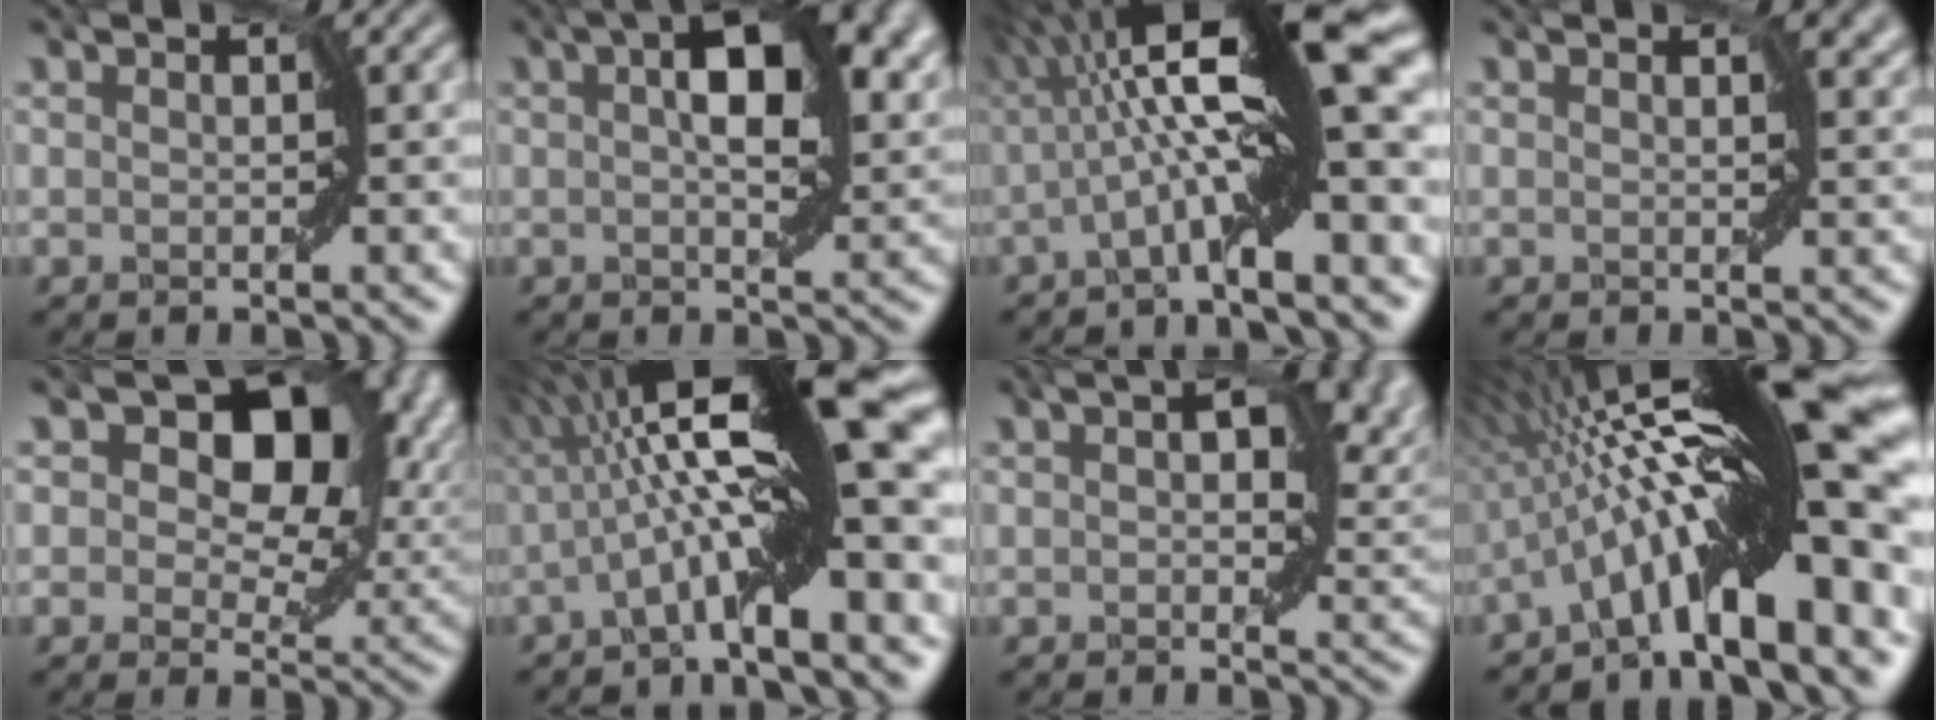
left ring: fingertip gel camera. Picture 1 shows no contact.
{"total": 8.9, "force": [2.8, 4.0, 7.4], "torque": [-0.108, 0.010, 0.035]}
{"total": 15.0, "force": [0.5, 2.9, 14.7], "torque": [-0.239, 0.025, 0.005]}
{"total": 2.2, "force": [0.8, 1.2, 1.7], "torque": [-0.024, -0.003, 0.012]}
{"total": 11.7, "force": [3.1, 7.5, 8.4], "torque": [-0.091, 0.013, 0.041]}
{"total": 16.7, "force": [0.6, 3.4, 16.3], "torque": [-0.258, 0.030, 0.009]}
{"total": 10.2, "force": [2.3, 5.5, 8.3], "torque": [-0.123, -0.002, 0.039]}
{"total": 17.5, "force": [-0.6, 2.7, 17.3], "torque": [-0.244, 0.012, -0.028]}